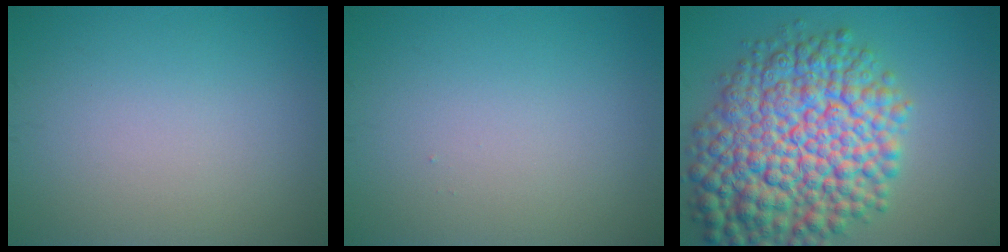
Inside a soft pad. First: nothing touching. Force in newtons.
{"total": 0.0}
{"total": 13.4, "press": 13.4, "slide": 0.4}